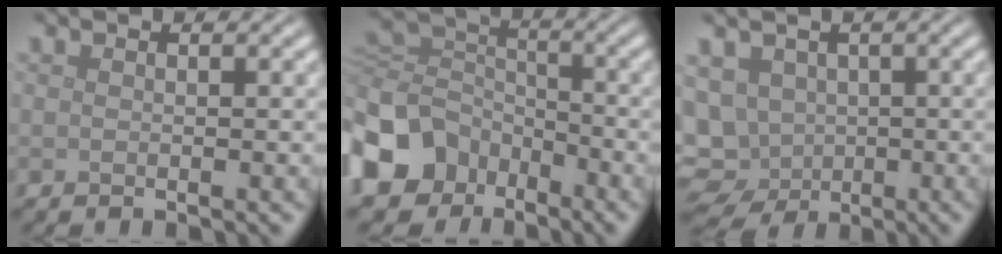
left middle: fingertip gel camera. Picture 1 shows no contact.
{"total": 8.0, "force": [-3.9, 6.2, 3.2], "torque": [-0.076, -0.008, -0.088]}
{"total": 9.4, "force": [-2.3, 8.1, 4.1], "torque": [-0.074, -0.017, -0.045]}